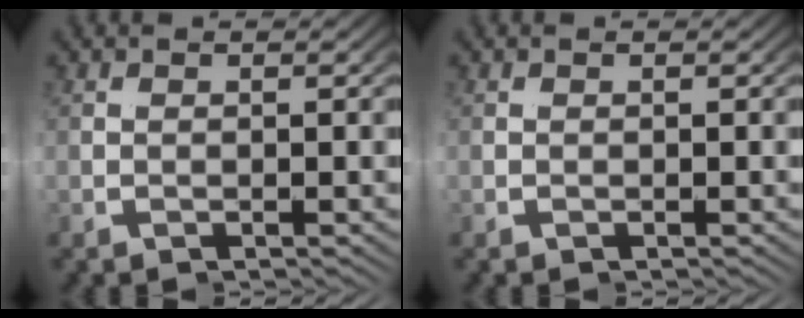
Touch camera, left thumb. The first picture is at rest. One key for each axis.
{"total": 0.0}